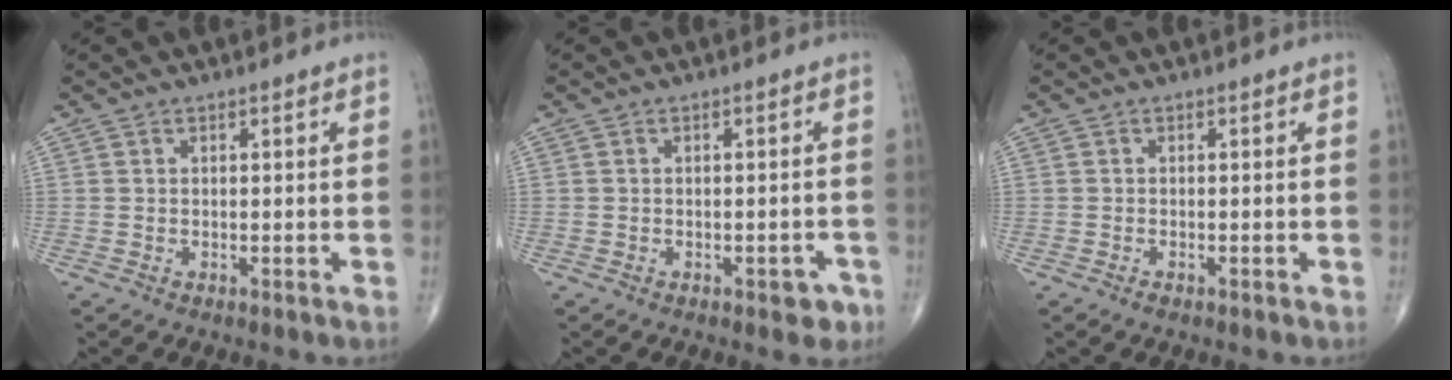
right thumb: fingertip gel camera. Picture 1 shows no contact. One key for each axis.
{"total": 3.0, "fx": -1.6, "fy": 1.5, "fz": 2.0, "tx": -0.008, "ty": 0.009, "tz": -0.018}
{"total": 0.7, "fx": -0.5, "fy": 0.2, "fz": 0.4, "tx": -0.010, "ty": 0.000, "tz": -0.010}